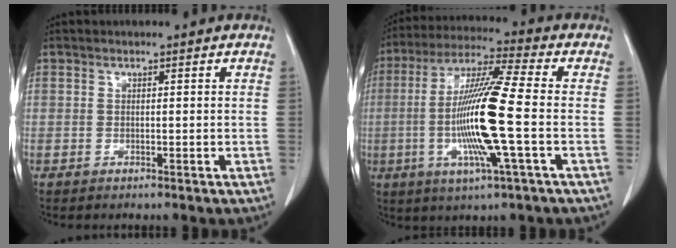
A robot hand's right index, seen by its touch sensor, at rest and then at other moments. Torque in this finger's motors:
{"motor_torque": [2.14, 0.00, 0.63, 0.17]}